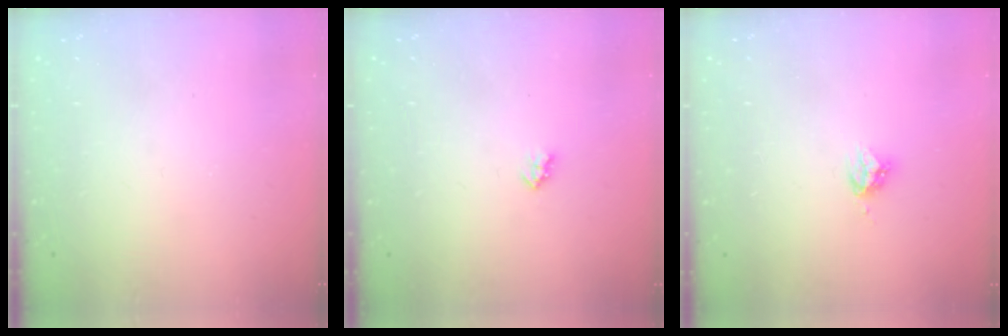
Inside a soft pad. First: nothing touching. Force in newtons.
{"total": 2.0, "press": 2.0, "slide": 0.3}
{"total": 3.9, "press": 3.9, "slide": 0.1}